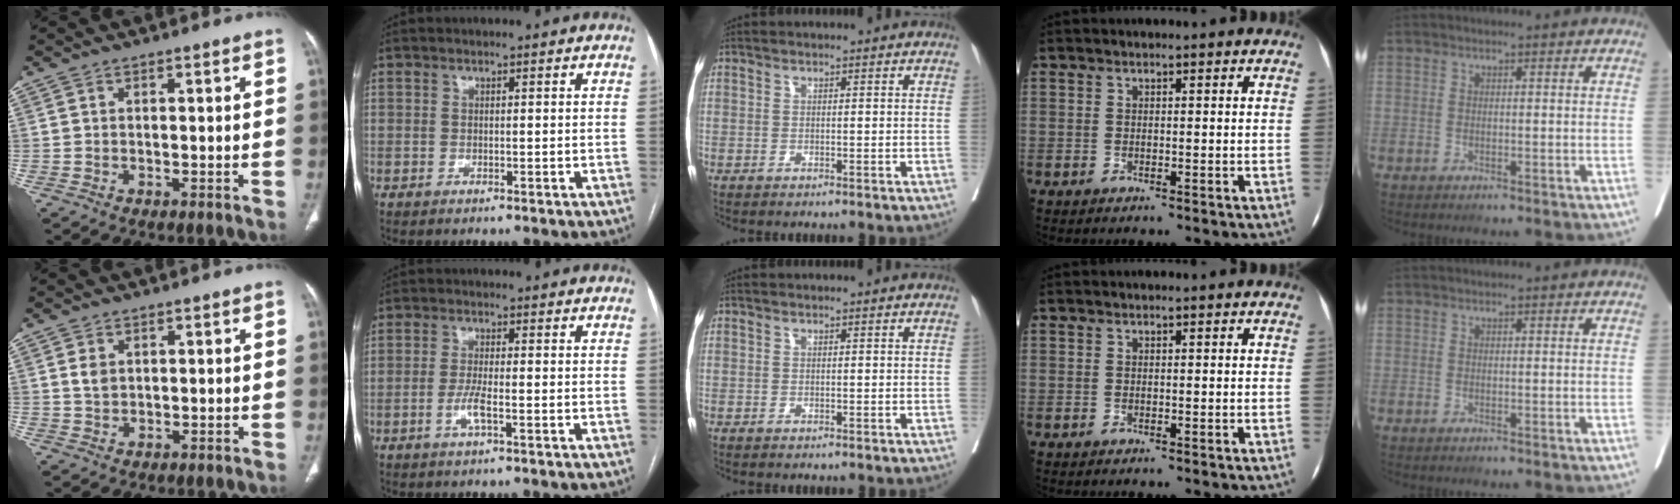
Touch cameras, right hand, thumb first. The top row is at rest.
{"thumb": {"total": 2.5, "force": [0.8, 1.8, 1.5], "torque": [-0.022, -0.003, 0.020]}, "index": {"total": 3.2, "force": [-1.2, 0.2, 2.9], "torque": [-0.062, -0.003, -0.025]}}